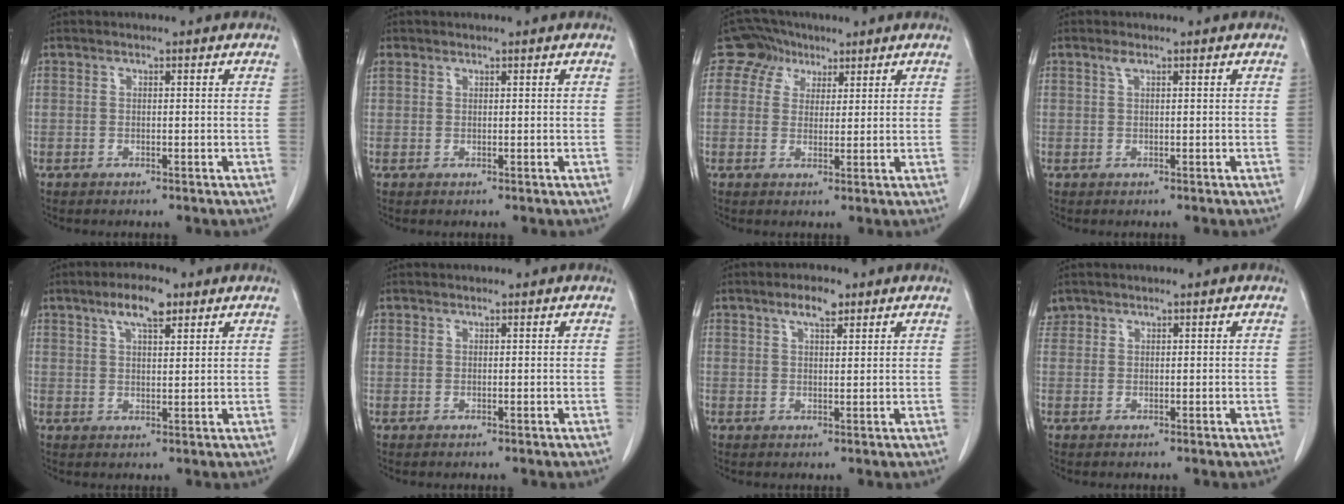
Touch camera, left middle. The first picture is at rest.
{"total": 1.2, "force": [0.8, 0.8, 0.3], "torque": [-0.012, 0.014, 0.019]}
{"total": 5.3, "force": [3.1, 4.2, 0.5], "torque": [-0.009, 0.018, 0.056]}
{"total": 0.8, "force": [0.5, 0.2, 0.6], "torque": [-0.016, 0.005, 0.010]}
{"total": 5.8, "force": [3.6, 1.7, 4.2], "torque": [-0.078, 0.008, 0.060]}
{"total": 0.6, "force": [0.5, 0.4, 0.0], "torque": [0.001, -0.001, 0.006]}
{"total": 3.5, "force": [2.3, 1.0, 2.4], "torque": [-0.045, 0.005, 0.039]}
{"total": 1.5, "force": [1.3, 0.8, -0.2], "torque": [0.005, 0.012, 0.025]}